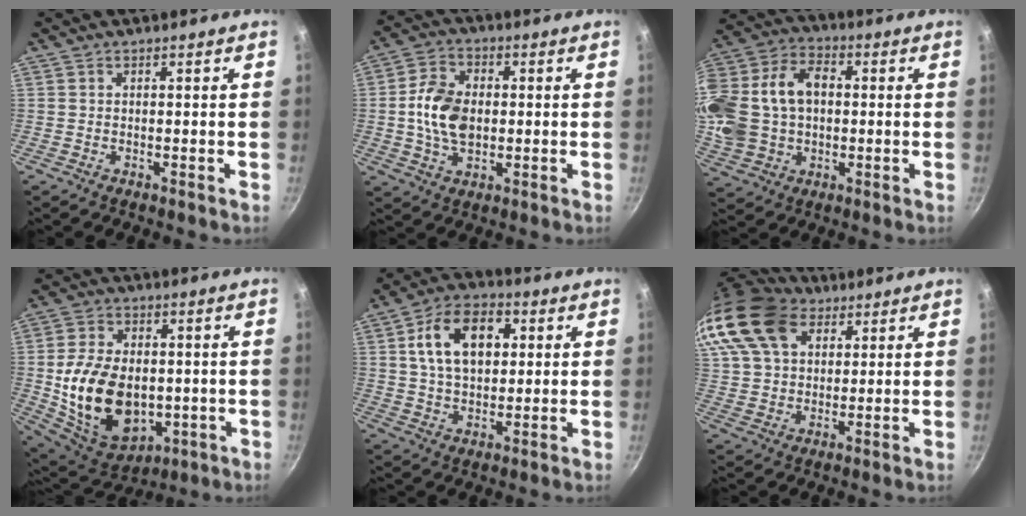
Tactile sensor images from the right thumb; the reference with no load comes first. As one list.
[{"total": 10.3, "force": [0.0, 7.0, 7.7], "torque": [-0.127, 0.011, -0.006]}, {"total": 23.8, "force": [1.9, 17.5, 16.0], "torque": [-0.347, 0.044, 0.036]}, {"total": 19.0, "force": [-1.4, 12.9, 13.9], "torque": [-0.223, -0.004, -0.002]}, {"total": 13.7, "force": [3.4, 8.8, 9.9], "torque": [-0.143, 0.009, 0.052]}, {"total": 21.5, "force": [11.3, 14.4, 11.2], "torque": [-0.248, 0.018, 0.213]}]